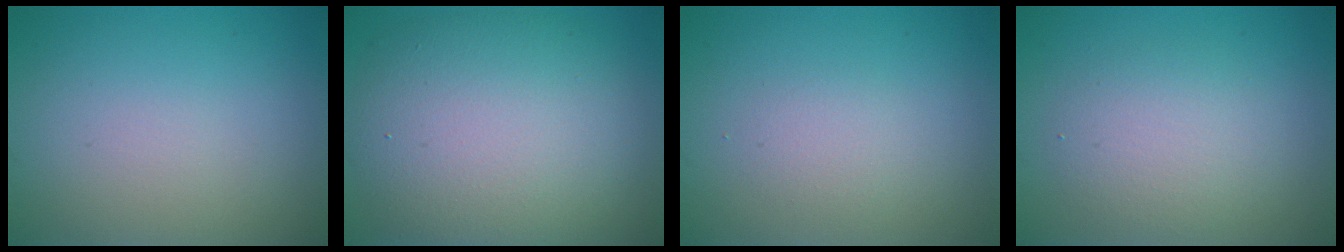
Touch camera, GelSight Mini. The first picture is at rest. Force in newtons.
{"total": 10.9, "press": 10.9, "slide": 0.6}
{"total": 1.4, "press": 1.3, "slide": 0.1}
{"total": 3.4, "press": 3.3, "slide": 0.2}